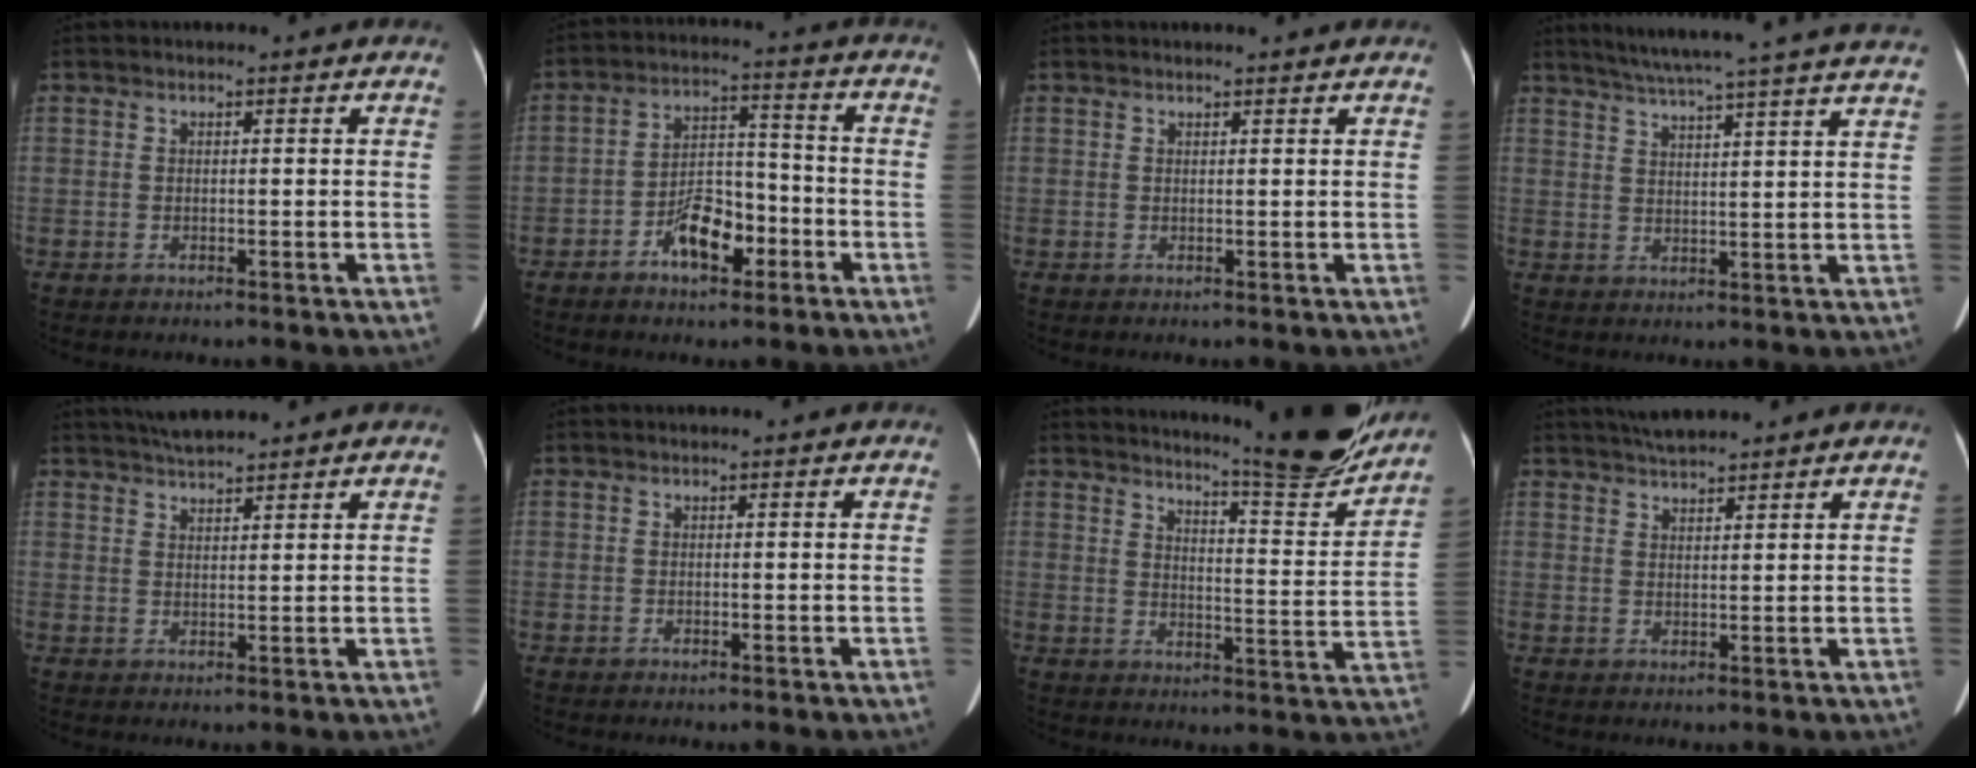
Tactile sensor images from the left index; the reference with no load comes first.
{"total": 7.8, "force": [-4.2, 3.6, 5.5], "torque": [-0.105, 0.014, -0.072]}
{"total": 1.8, "force": [1.8, 0.2, 0.5], "torque": [-0.010, 0.005, 0.020]}
{"total": 22.7, "force": [20.2, -0.7, 10.4], "torque": [-0.169, -0.010, 0.258]}
{"total": 5.5, "force": [4.9, 0.8, 2.3], "torque": [-0.042, 0.019, 0.083]}
{"total": 0.0}
{"total": 14.8, "force": [14.0, -0.3, 5.0], "torque": [-0.075, -0.061, 0.176]}
{"total": 5.0, "force": [4.4, 0.7, 2.1], "torque": [-0.038, 0.020, 0.076]}